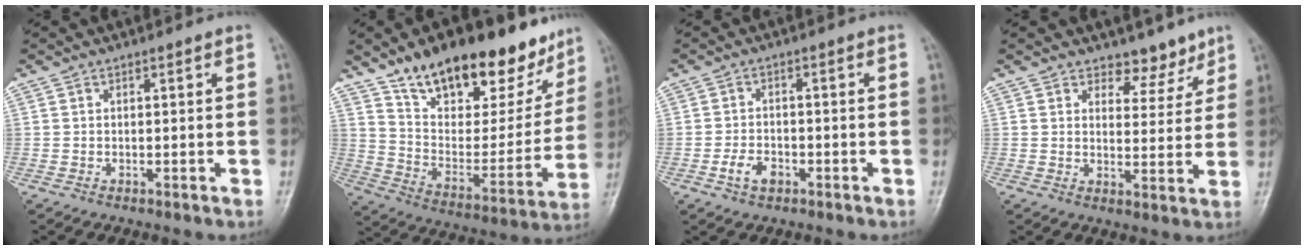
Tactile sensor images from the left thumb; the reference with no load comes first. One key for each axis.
{"total": 26.4, "fx": 18.4, "fy": 11.6, "fz": 15.0, "tx": -0.180, "ty": -0.059, "tz": 0.295}
{"total": 4.0, "fx": -1.9, "fy": 2.5, "fz": 2.4, "tx": -0.041, "ty": 0.013, "tz": -0.034}
{"total": 5.4, "fx": 4.3, "fy": 3.0, "fz": 1.4, "tx": 0.016, "ty": -0.031, "tz": 0.064}